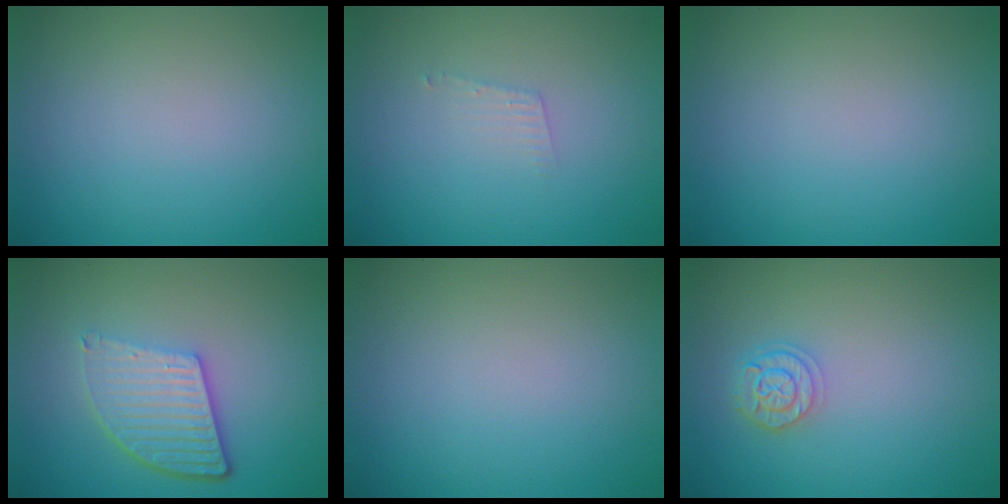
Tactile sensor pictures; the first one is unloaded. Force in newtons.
{"total": 0.9, "press": 0.9, "slide": 0.1}
{"total": 0.0}
{"total": 5.6, "press": 3.9, "slide": 4.0}
{"total": 0.0}
{"total": 2.5, "press": 2.1, "slide": 1.4}